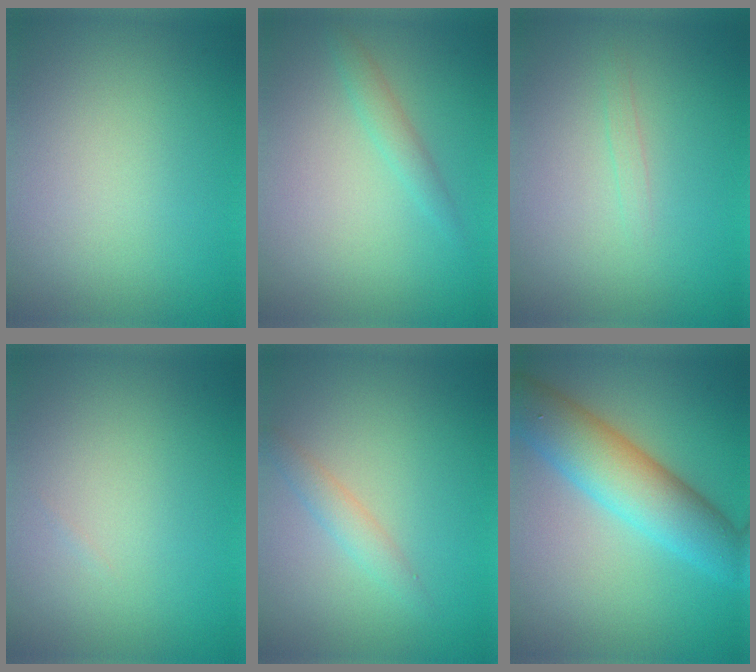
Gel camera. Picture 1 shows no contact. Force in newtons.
{"total": 1.5, "press": 1.5, "slide": 0.1}
{"total": 0.7, "press": 0.7, "slide": 0.0}
{"total": 0.0}
{"total": 1.6, "press": 1.6, "slide": 0.2}
{"total": 7.8, "press": 7.8, "slide": 0.2}